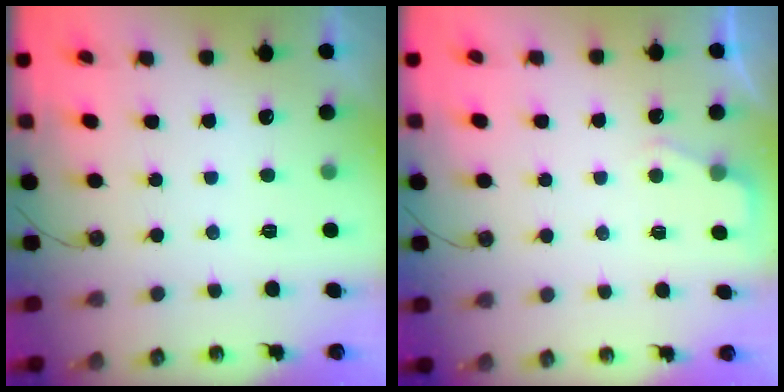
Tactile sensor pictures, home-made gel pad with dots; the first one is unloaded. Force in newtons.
{"total": 2.8, "press": 2.7, "slide": 0.5}